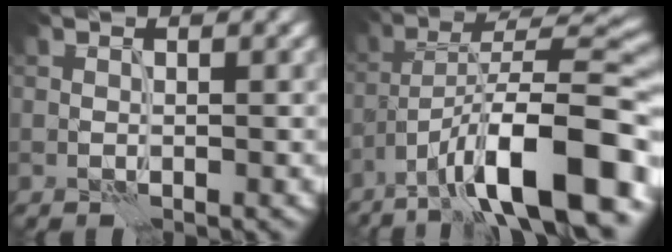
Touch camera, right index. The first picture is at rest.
{"total": 13.6, "force": [-7.4, 3.6, 10.8], "torque": [-0.165, 0.014, -0.120]}